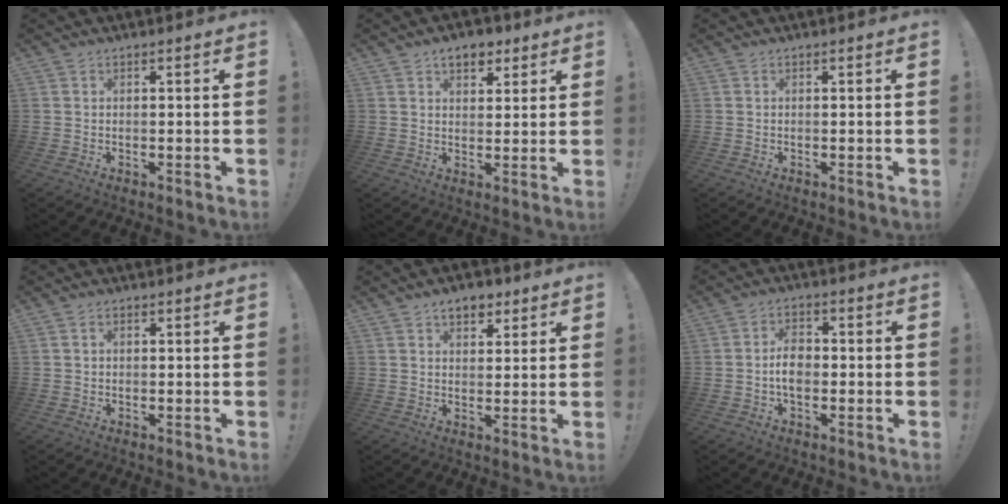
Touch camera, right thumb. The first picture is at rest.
{"total": 6.8, "force": [4.0, 4.4, 3.4], "torque": [-0.030, -0.012, 0.070]}
{"total": 0.0}
{"total": 0.7, "force": [0.1, 0.6, 0.5], "torque": [-0.013, 0.005, 0.002]}
{"total": 6.4, "force": [3.7, 4.0, 3.2], "torque": [-0.033, -0.009, 0.065]}
{"total": 6.2, "force": [-1.1, 3.9, 4.7], "torque": [-0.071, 0.008, -0.023]}